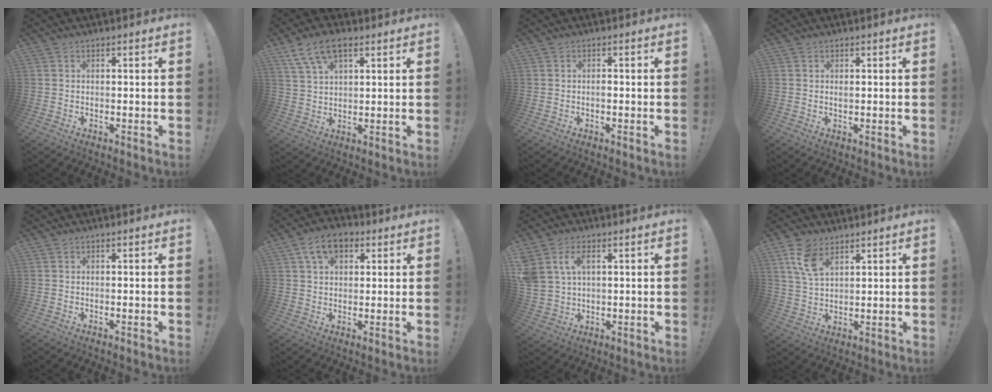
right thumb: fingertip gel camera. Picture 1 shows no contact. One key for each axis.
{"total": 9.4, "fx": 4.9, "fy": 4.7, "fz": 6.5, "tx": -0.115, "ty": -0.010, "tz": 0.096}
{"total": 1.0, "fx": -0.5, "fy": 0.4, "fz": 0.7, "tx": -0.013, "ty": 0.002, "tz": -0.010}
{"total": 0.6, "fx": 0.1, "fy": 0.3, "fz": 0.5, "tx": -0.002, "ty": -0.002, "tz": -0.001}
{"total": 0.0}
{"total": 9.3, "fx": 4.0, "fy": 6.0, "fz": 5.8, "tx": -0.090, "ty": 0.004, "tz": 0.076}
{"total": 7.5, "fx": 3.1, "fy": 4.9, "fz": 4.8, "tx": -0.098, "ty": -0.004, "tz": 0.058}
{"total": 8.5, "fx": 5.0, "fy": 4.4, "fz": 5.1, "tx": -0.098, "ty": -0.012, "tz": 0.098}